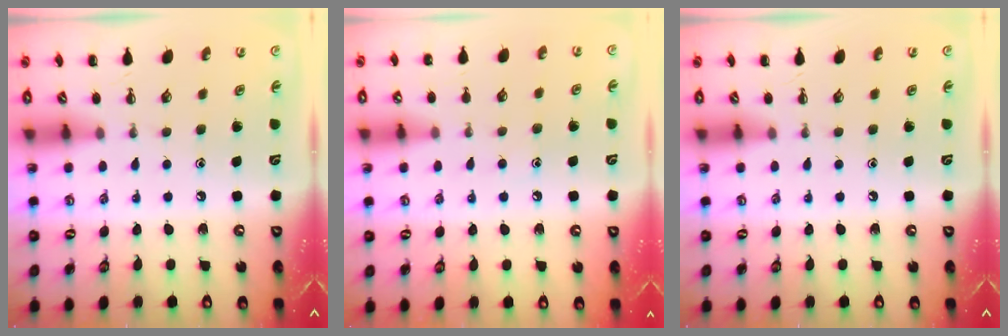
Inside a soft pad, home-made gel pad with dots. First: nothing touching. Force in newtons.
{"total": 6.0, "press": 5.8, "slide": 1.6}
{"total": 0.0}